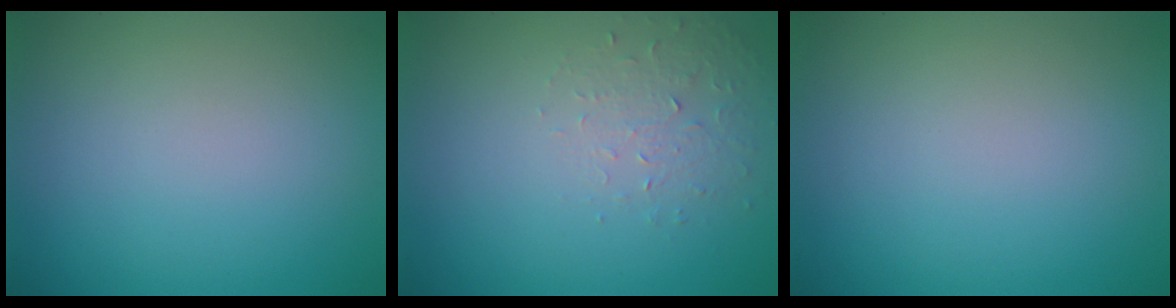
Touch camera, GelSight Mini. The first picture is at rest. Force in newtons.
{"total": 1.4, "press": 0.7, "slide": 1.2}
{"total": 0.0}